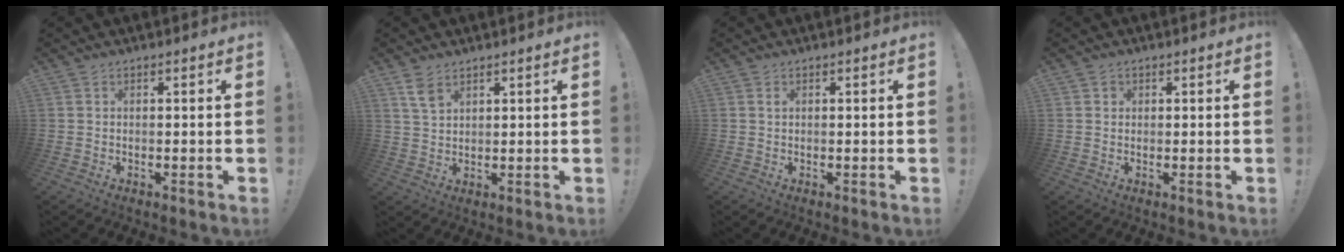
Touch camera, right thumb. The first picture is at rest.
{"total": 4.4, "force": [2.9, 2.1, 2.4], "torque": [-0.041, -0.015, 0.056]}
{"total": 0.5, "force": [0.3, 0.1, 0.4], "torque": [-0.011, 0.003, 0.006]}
{"total": 1.1, "force": [0.3, 1.0, -0.4], "torque": [0.009, -0.001, 0.005]}